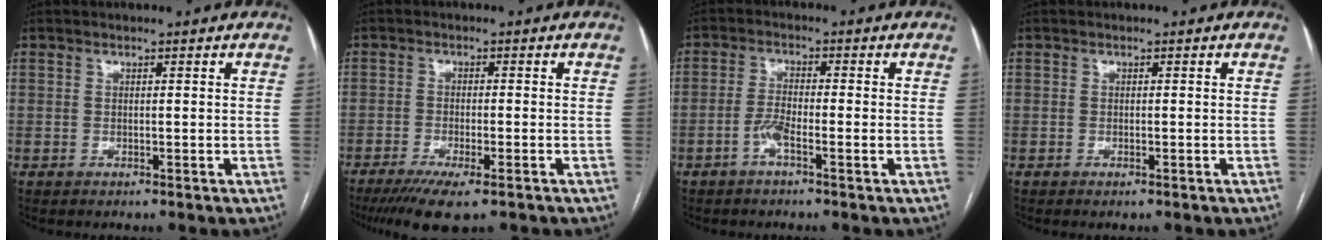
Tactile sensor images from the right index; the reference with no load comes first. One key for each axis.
{"total": 8.6, "fx": -6.1, "fy": 1.3, "fz": 5.9, "tx": -0.090, "ty": -0.019, "tz": -0.094}
{"total": 3.4, "fx": -1.8, "fy": 0.3, "fz": 2.9, "tx": -0.061, "ty": 0.003, "tz": -0.038}
{"total": 0.6, "fx": -0.4, "fy": 0.0, "fz": 0.4, "tx": -0.008, "ty": -0.002, "tz": -0.005}